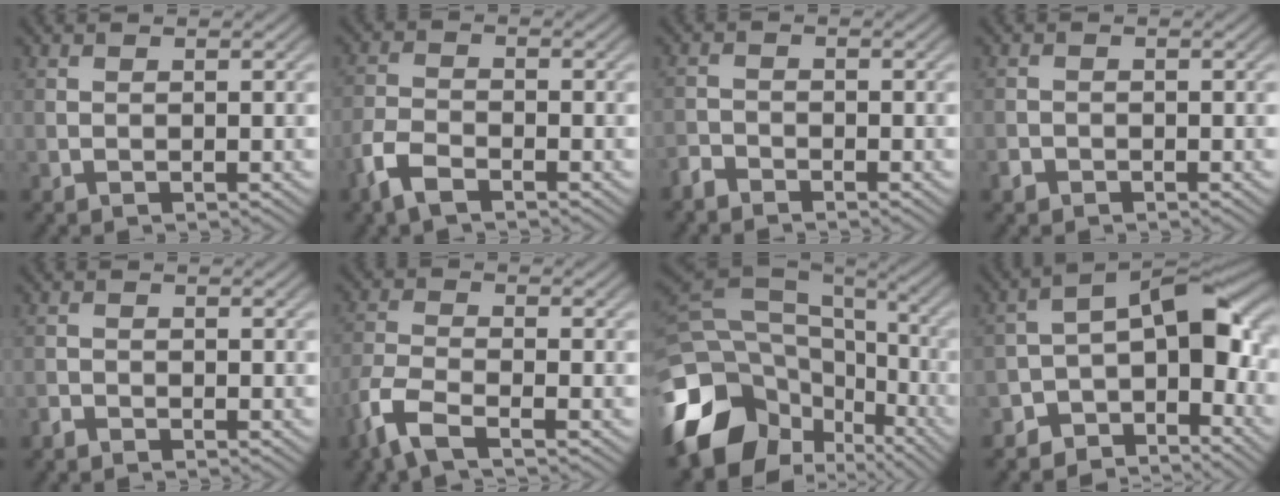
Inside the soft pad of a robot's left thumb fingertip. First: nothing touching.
{"total": 4.4, "force": [-3.0, 1.7, 2.6], "torque": [-0.063, -0.006, -0.073]}
{"total": 2.0, "force": [-1.9, 0.6, 0.4], "torque": [-0.009, -0.002, -0.046]}
{"total": 1.3, "force": [-0.9, 0.8, 0.3], "torque": [-0.005, -0.001, -0.020]}
{"total": 1.2, "force": [-1.1, 0.4, 0.2], "torque": [-0.004, 0.000, -0.024]}
{"total": 5.3, "force": [-3.7, 1.4, 3.6], "torque": [-0.088, -0.010, -0.089]}
{"total": 16.6, "force": [-7.3, 11.8, 9.0], "torque": [-0.245, -0.030, -0.130]}
{"total": 8.7, "force": [-5.1, 4.6, 5.4], "torque": [-0.055, 0.002, -0.102]}